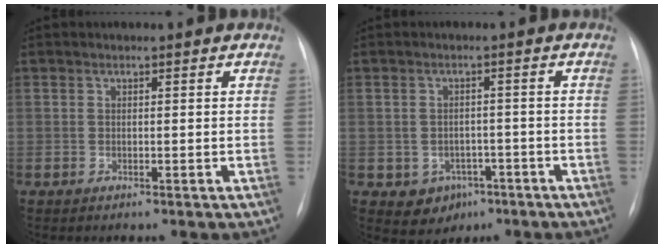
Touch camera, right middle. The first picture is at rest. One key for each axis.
{"total": 5.0, "fx": -2.3, "fy": 4.1, "fz": 1.6, "tx": -0.019, "ty": 0.009, "tz": -0.021}